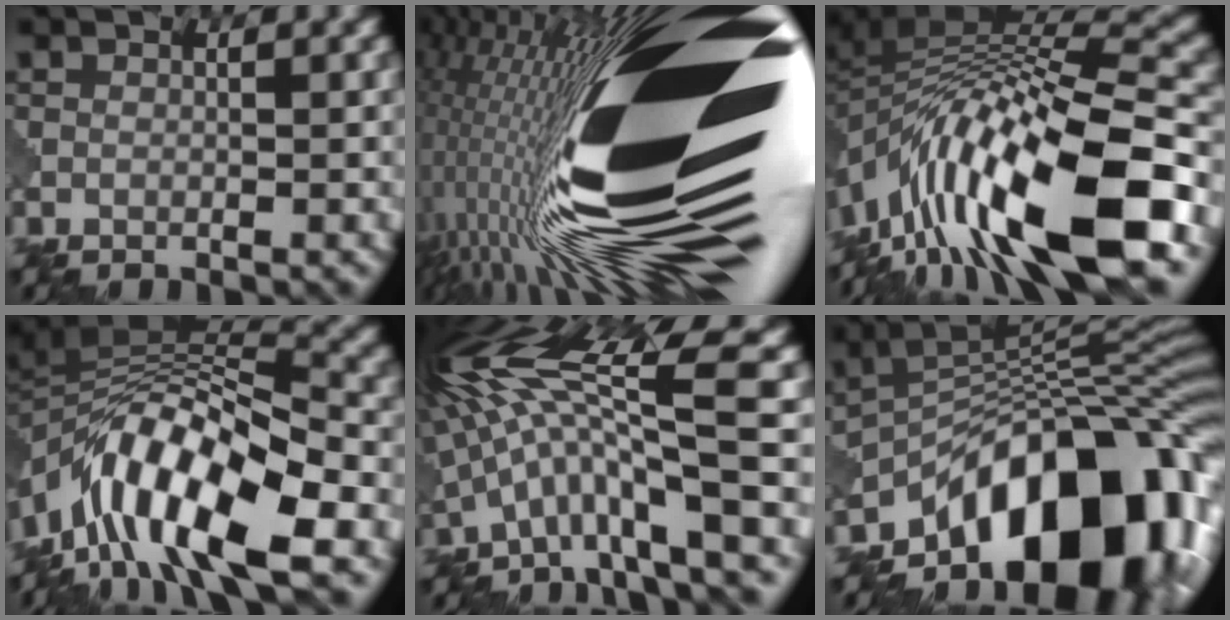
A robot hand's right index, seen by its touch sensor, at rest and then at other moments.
{"total": 22.6, "force": [-1.4, 7.9, 21.2], "torque": [-0.355, -0.011, -0.035]}
{"total": 15.7, "force": [-7.5, 5.4, 12.7], "torque": [-0.231, 0.019, -0.122]}
{"total": 12.9, "force": [-6.2, 5.1, 10.1], "torque": [-0.174, 0.017, -0.111]}
{"total": 11.2, "force": [0.0, 1.8, 11.1], "torque": [-0.202, 0.025, 0.012]}
{"total": 14.2, "force": [-8.2, 7.2, 9.1], "torque": [-0.112, 0.014, -0.133]}